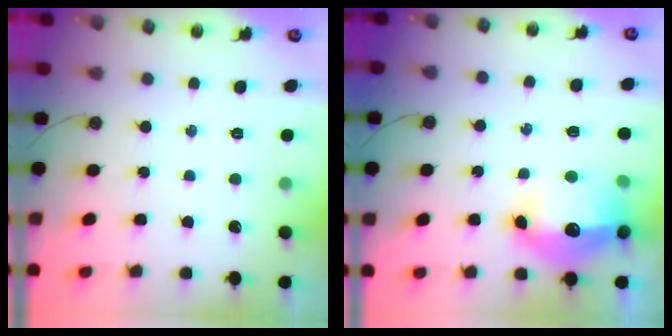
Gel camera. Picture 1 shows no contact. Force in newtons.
{"total": 15.1, "press": 15.1, "slide": 1.2}